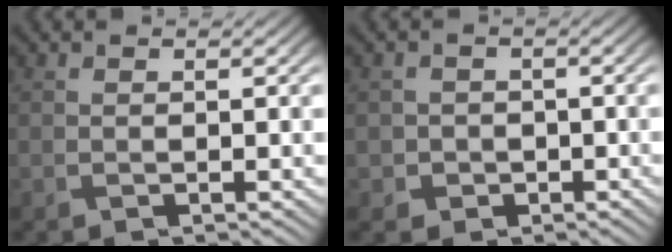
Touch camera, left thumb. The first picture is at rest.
{"total": 3.1, "force": [-1.0, 2.9, 0.5], "torque": [-0.008, -0.004, -0.032]}